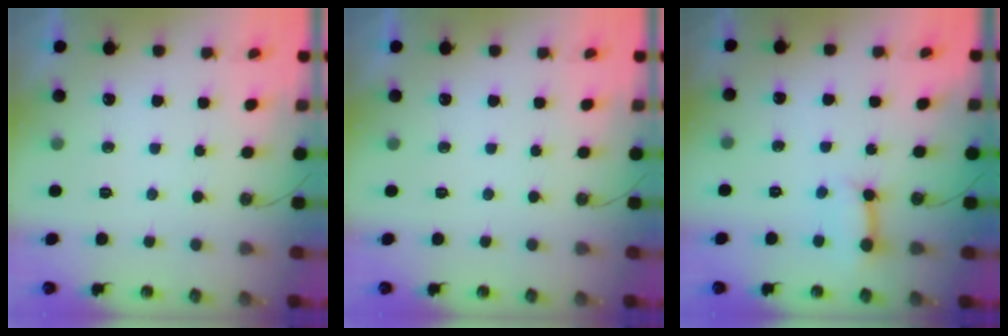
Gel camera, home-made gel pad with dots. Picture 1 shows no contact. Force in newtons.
{"total": 0.0}
{"total": 7.3, "press": 7.2, "slide": 0.8}